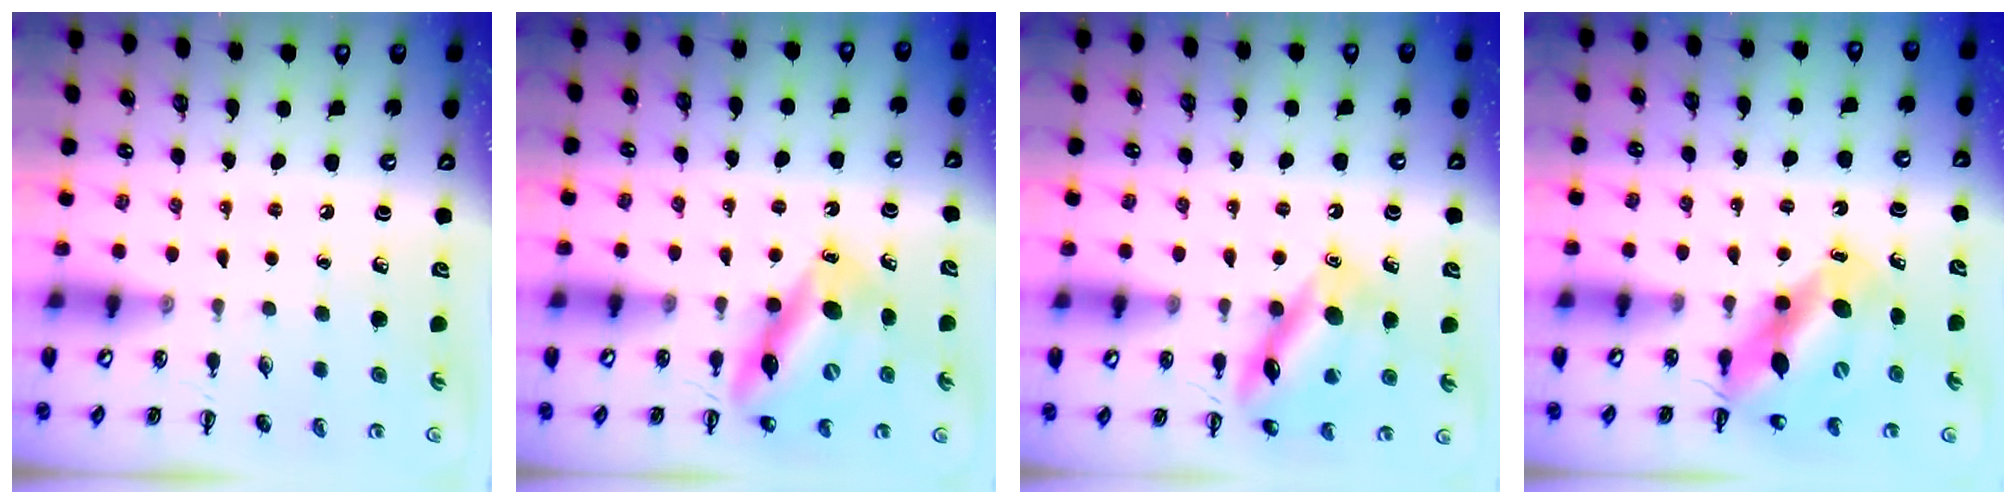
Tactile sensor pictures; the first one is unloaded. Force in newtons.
{"total": 12.7, "press": 12.2, "slide": 3.4}
{"total": 14.2, "press": 14.2, "slide": 1.1}
{"total": 10.5, "press": 10.1, "slide": 2.7}